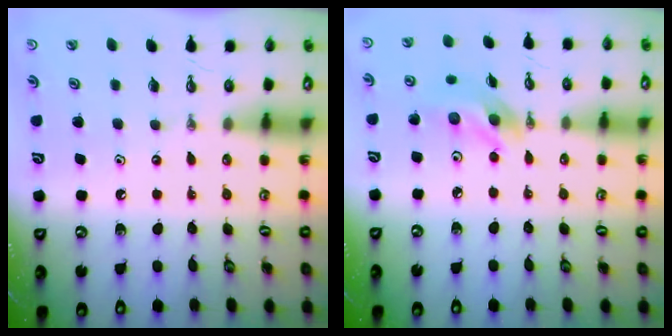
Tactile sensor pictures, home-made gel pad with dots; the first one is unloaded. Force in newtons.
{"total": 10.8, "press": 10.7, "slide": 0.8}